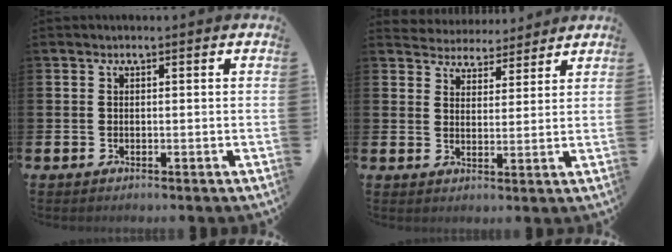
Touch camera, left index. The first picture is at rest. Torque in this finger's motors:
{"motor_torque": [0.94, -1.20, 0.12, 0.00]}